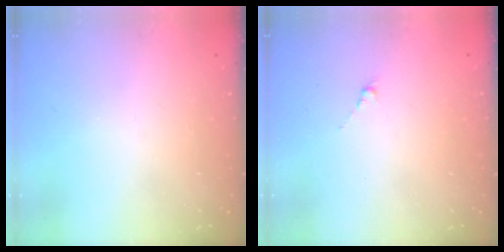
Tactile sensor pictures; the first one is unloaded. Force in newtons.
{"total": 0.0}